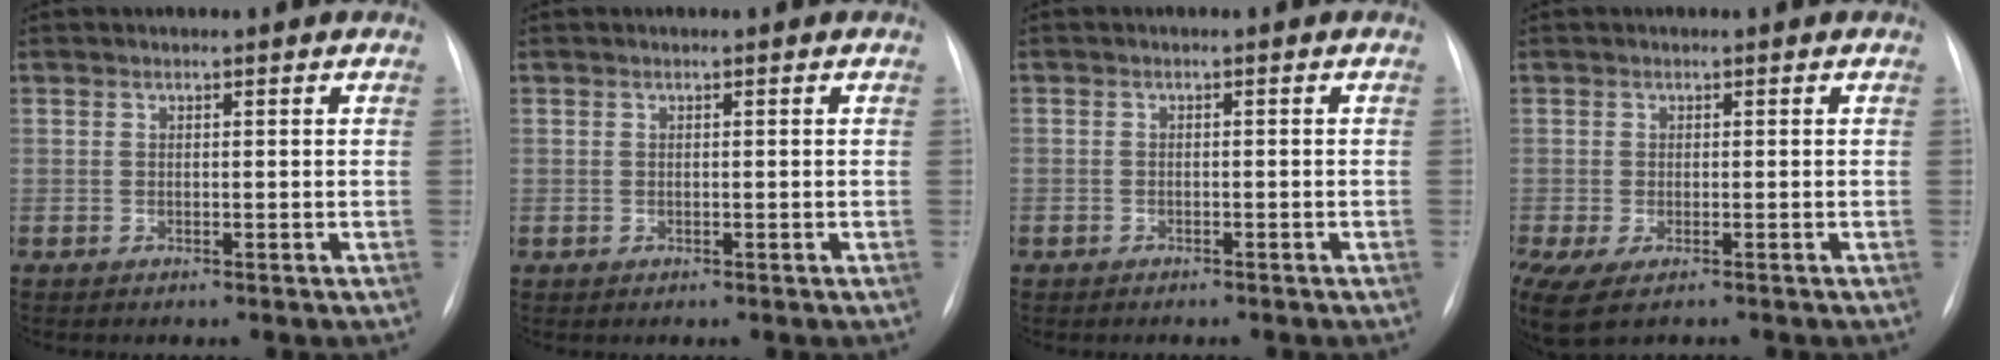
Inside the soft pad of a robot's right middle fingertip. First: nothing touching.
{"total": 0.0}
{"total": 1.6, "force": [-1.3, 0.9, 0.4], "torque": [-0.010, 0.001, -0.017]}
{"total": 8.8, "force": [-6.0, 3.3, 5.6], "torque": [-0.118, -0.018, -0.095]}